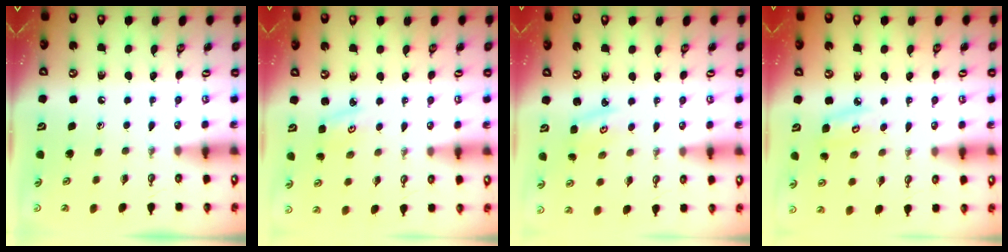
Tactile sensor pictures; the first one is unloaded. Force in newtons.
{"total": 3.2, "press": 3.2, "slide": 0.4}
{"total": 3.0, "press": 2.9, "slide": 0.4}
{"total": 6.5, "press": 6.5, "slide": 0.6}